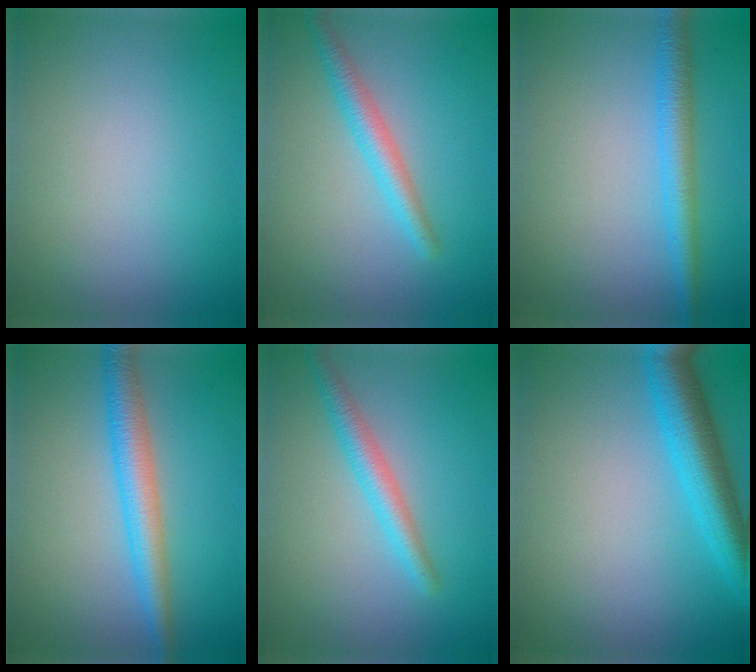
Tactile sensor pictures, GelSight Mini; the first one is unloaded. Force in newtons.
{"total": 2.7, "press": 2.7, "slide": 0.1}
{"total": 3.1, "press": 3.1, "slide": 0.1}
{"total": 4.0, "press": 4.0, "slide": 0.1}
{"total": 2.7, "press": 2.7, "slide": 0.1}
{"total": 5.8, "press": 5.8, "slide": 0.3}